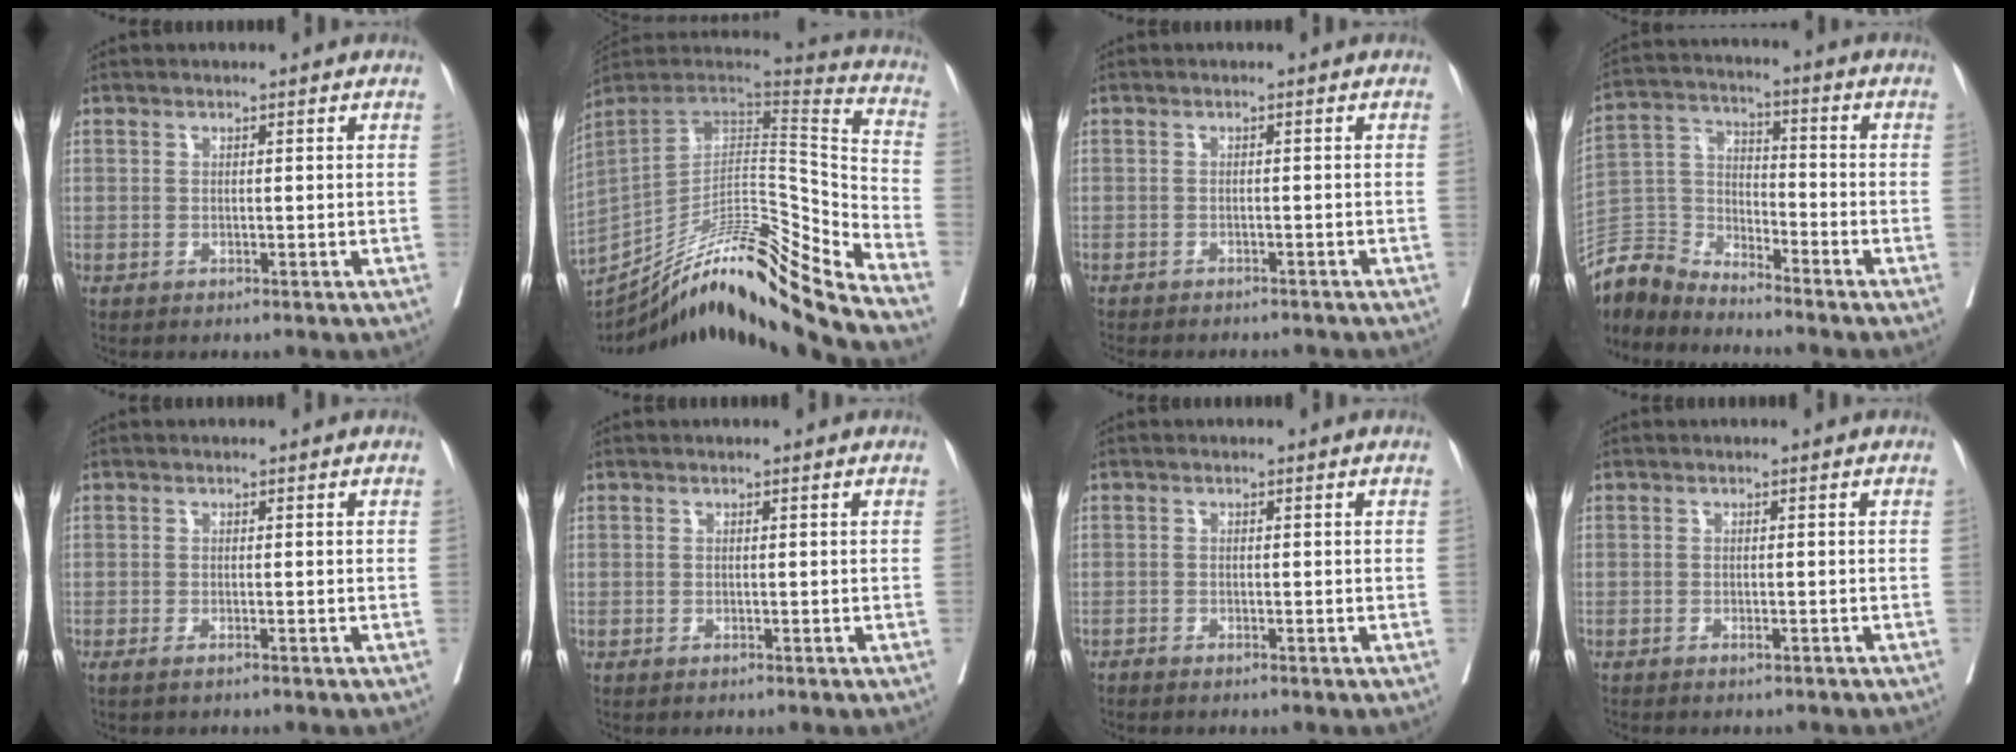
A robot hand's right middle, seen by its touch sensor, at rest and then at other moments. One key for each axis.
{"total": 29.6, "fx": -24.3, "fy": 0.6, "fz": 17.0, "tx": -0.239, "ty": -0.021, "tz": -0.386}
{"total": 7.6, "fx": -6.9, "fy": 1.9, "fz": 2.7, "tx": -0.036, "ty": -0.003, "tz": -0.085}
{"total": 7.9, "fx": -7.9, "fy": 0.9, "fz": -0.1, "tx": 0.000, "ty": 0.017, "tz": -0.163}
{"total": 1.1, "fx": -0.8, "fy": 0.0, "fz": 0.7, "tx": -0.011, "ty": -0.001, "tz": -0.011}
{"total": 0.0}
{"total": 1.0, "fx": -0.9, "fy": 0.1, "fz": 0.3, "tx": -0.004, "ty": 0.001, "tz": -0.016}
{"total": 1.0, "fx": -0.8, "fy": 0.1, "fz": 0.6, "tx": -0.016, "ty": -0.001, "tz": -0.009}